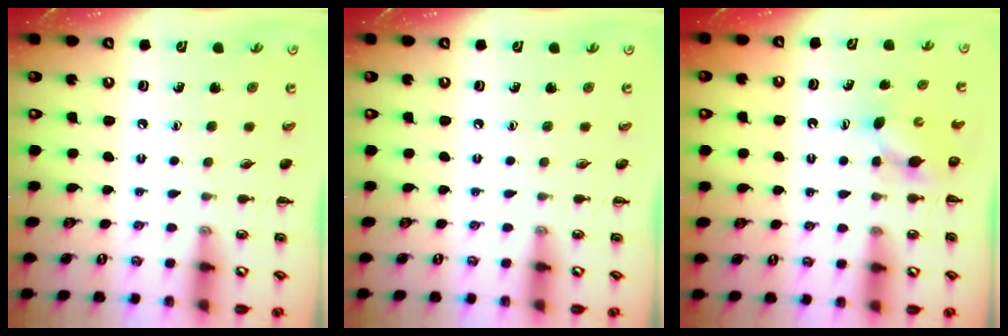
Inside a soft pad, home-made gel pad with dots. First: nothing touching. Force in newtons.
{"total": 0.0}
{"total": 4.0, "press": 3.8, "slide": 1.1}